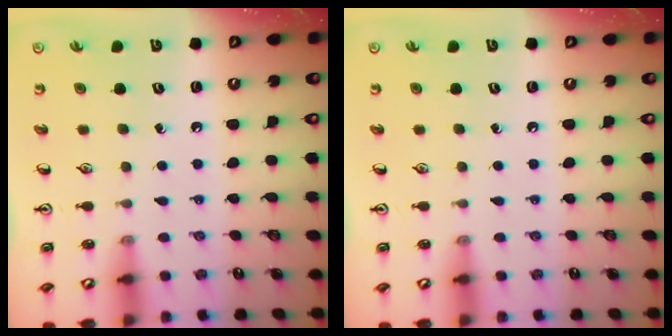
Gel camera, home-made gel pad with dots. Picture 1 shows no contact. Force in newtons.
{"total": 0.0}